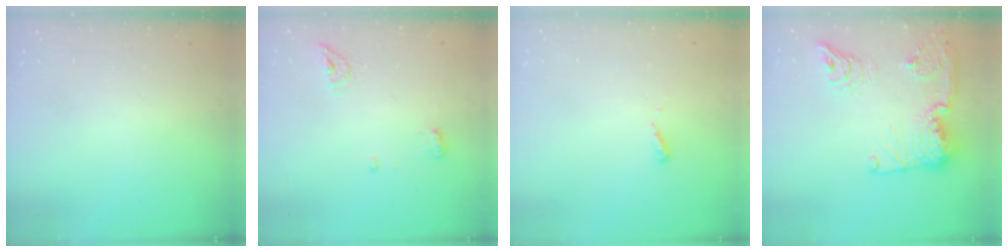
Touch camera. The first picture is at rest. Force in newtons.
{"total": 6.6, "press": 6.5, "slide": 1.0}
{"total": 3.5, "press": 3.5, "slide": 0.2}
{"total": 21.8, "press": 20.6, "slide": 6.9}